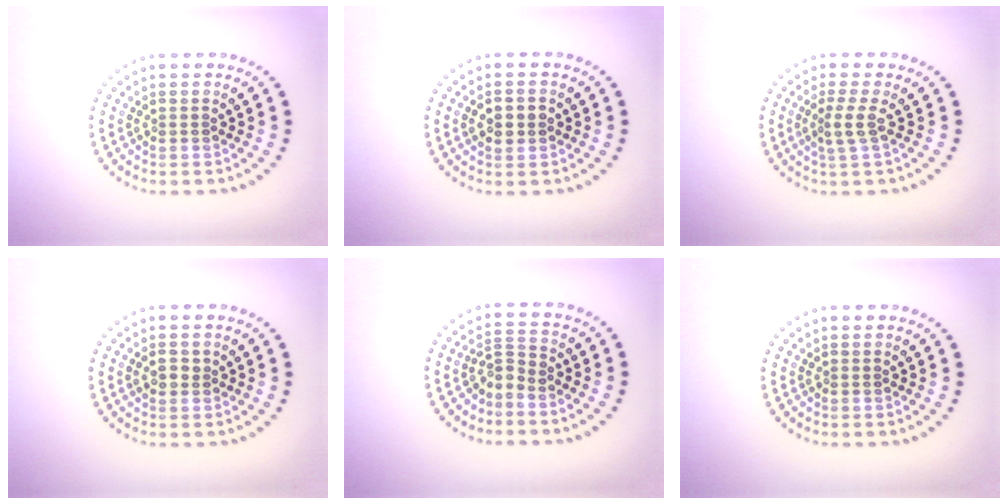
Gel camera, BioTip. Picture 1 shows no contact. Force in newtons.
{"total": 2.6, "press": 2.6, "slide": 0.1}
{"total": 1.8, "press": 1.3, "slide": 1.2}
{"total": 1.2, "press": 1.2, "slide": 0.4}
{"total": 2.2, "press": 1.5, "slide": 1.6}
{"total": 0.0}